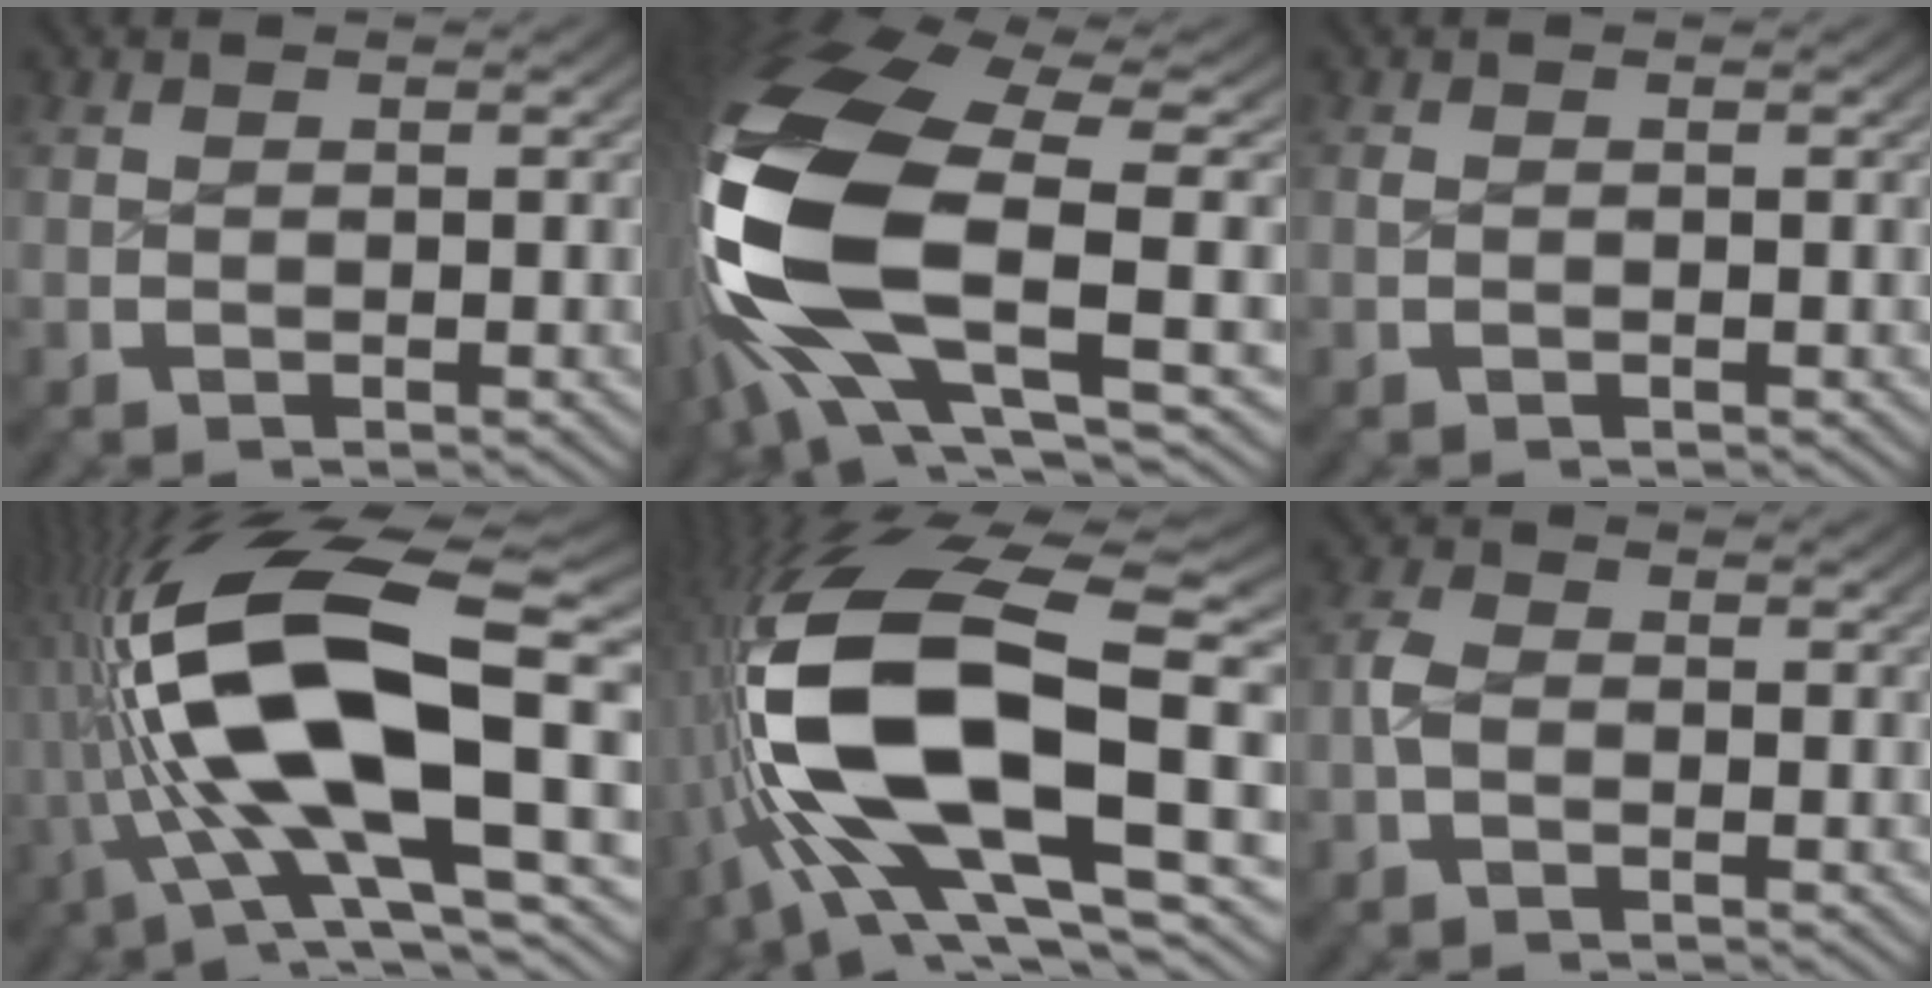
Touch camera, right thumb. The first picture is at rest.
{"total": 18.3, "force": [-0.9, 9.9, 15.4], "torque": [-0.349, -0.037, 0.012]}
{"total": 0.6, "force": [-0.4, 0.1, 0.5], "torque": [-0.006, 0.005, -0.010]}
{"total": 18.3, "force": [-0.1, 8.6, 16.2], "torque": [-0.327, -0.017, 0.006]}
{"total": 20.0, "force": [-0.9, 10.1, 17.2], "torque": [-0.384, -0.040, 0.014]}
{"total": 1.7, "force": [-0.9, 1.0, 1.1], "torque": [-0.022, 0.006, -0.025]}